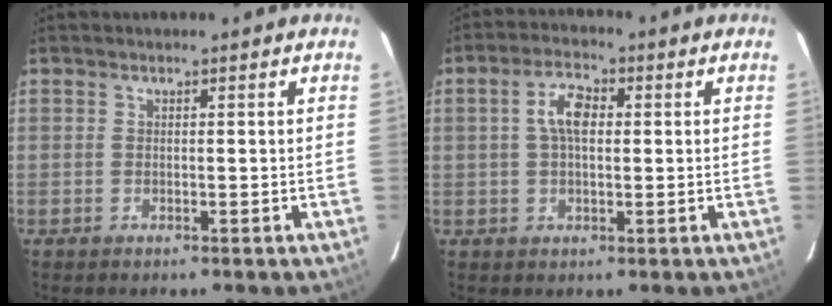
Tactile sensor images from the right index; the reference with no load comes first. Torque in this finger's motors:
{"motor_torque": [0.20, -0.10, 0.38, 0.10]}